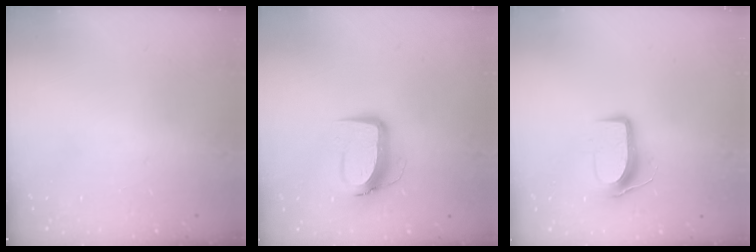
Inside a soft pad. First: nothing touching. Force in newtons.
{"total": 10.9, "press": 10.9, "slide": 1.2}
{"total": 9.1, "press": 9.0, "slide": 1.1}